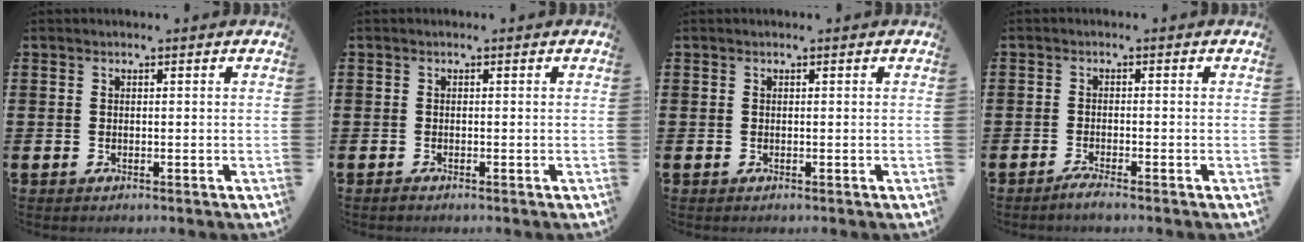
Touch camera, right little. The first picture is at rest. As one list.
[{"total": 0.8, "force": [-0.6, 0.1, 0.6], "torque": [-0.010, -0.002, -0.011]}, {"total": 0.0}, {"total": 1.5, "force": [-1.1, 0.0, 0.9], "torque": [-0.015, -0.001, -0.021]}]